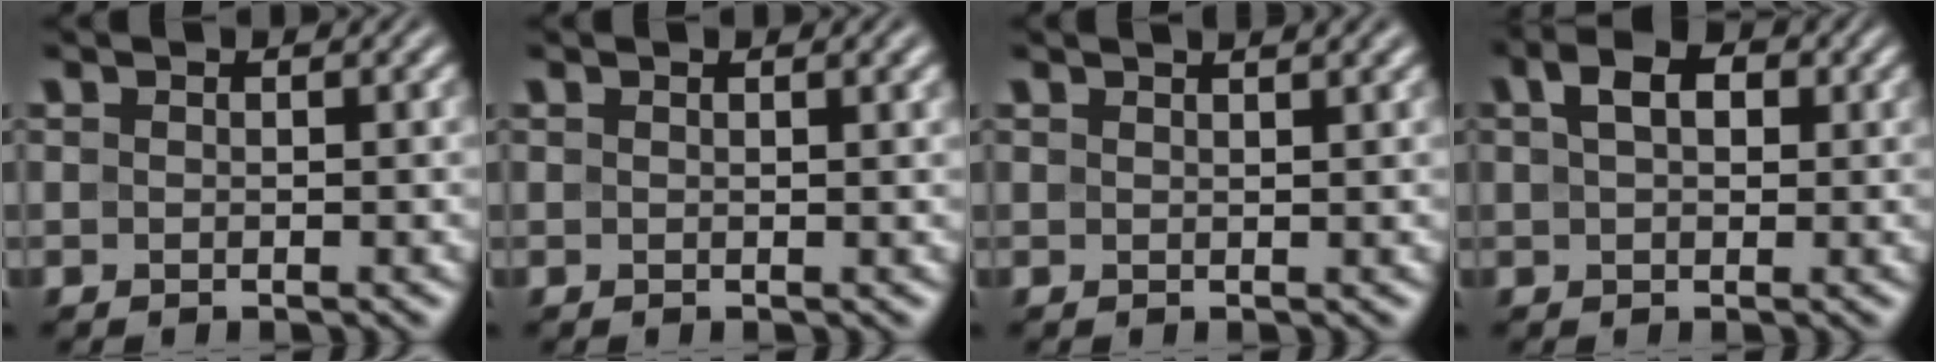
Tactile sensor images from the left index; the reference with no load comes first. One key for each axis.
{"total": 1.7, "fx": 1.0, "fy": 0.5, "fz": 1.3, "tx": -0.013, "ty": 0.004, "tz": 0.009}
{"total": 2.6, "fx": 1.8, "fy": 1.0, "fz": 1.5, "tx": 0.000, "ty": 0.012, "tz": 0.000}
{"total": 3.7, "fx": 1.3, "fy": 2.3, "fz": 2.5, "tx": -0.047, "ty": 0.013, "tz": 0.016}